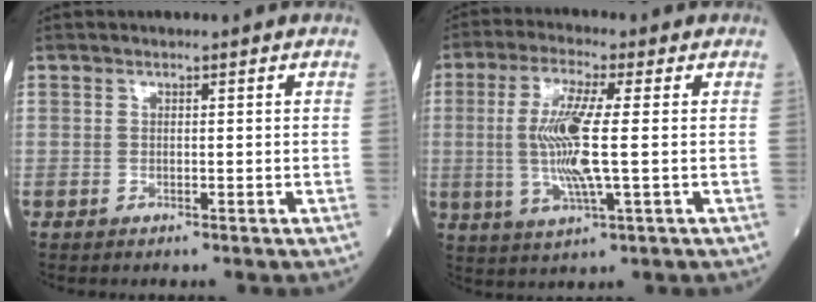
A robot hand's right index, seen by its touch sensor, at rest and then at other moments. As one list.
[{"total": 10.1, "force": [0.1, 1.2, 10.0], "torque": [-0.210, 0.000, 0.000]}]